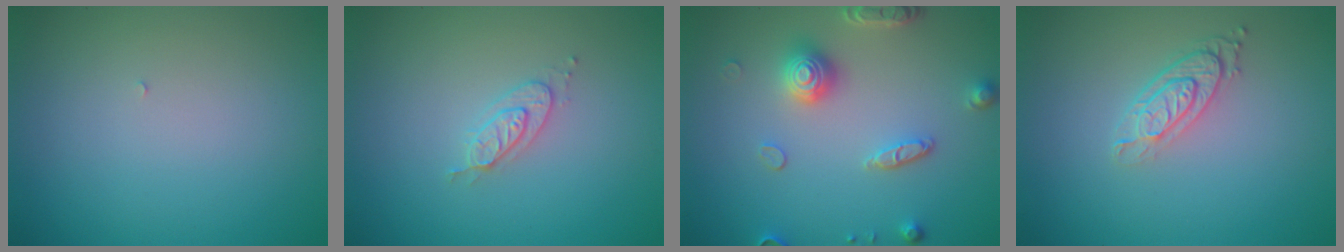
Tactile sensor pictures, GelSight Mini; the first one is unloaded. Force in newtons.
{"total": 2.0, "press": 2.0, "slide": 0.4}
{"total": 3.9, "press": 3.4, "slide": 1.9}
{"total": 3.2, "press": 2.3, "slide": 2.2}